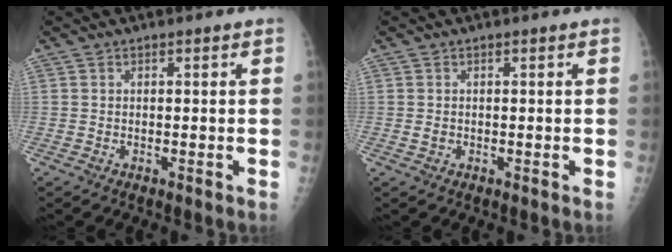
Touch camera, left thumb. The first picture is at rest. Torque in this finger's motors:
{"motor_torque": [-0.03, -0.01, -0.06, -0.08, 0.00]}